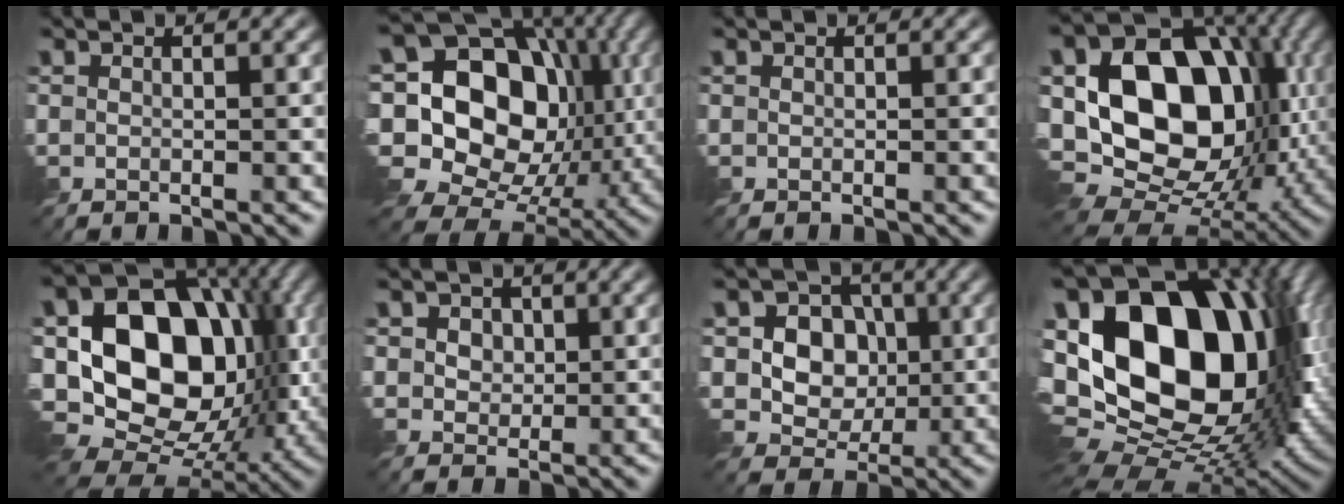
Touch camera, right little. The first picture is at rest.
{"total": 19.5, "force": [2.6, 15.3, 11.9], "torque": [-0.243, 0.042, 0.042]}
{"total": 0.0}
{"total": 17.6, "force": [0.4, 13.1, 11.8], "torque": [-0.212, -0.005, 0.019]}
{"total": 17.1, "force": [0.4, 12.7, 11.5], "torque": [-0.205, 0.000, 0.011]}
{"total": 3.2, "force": [1.1, 2.6, 1.4], "torque": [-0.034, 0.000, 0.015]}
{"total": 6.7, "force": [0.9, 5.8, 3.2], "torque": [-0.050, 0.010, 0.010]}
{"total": 20.2, "force": [2.4, 13.6, 14.8], "torque": [-0.279, 0.005, 0.062]}